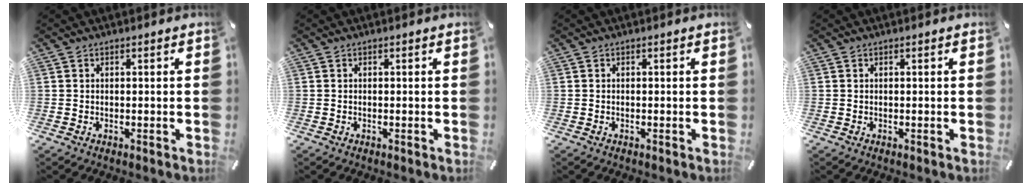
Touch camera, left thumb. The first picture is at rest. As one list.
[{"total": 0.0}, {"total": 0.0}, {"total": 0.0}]